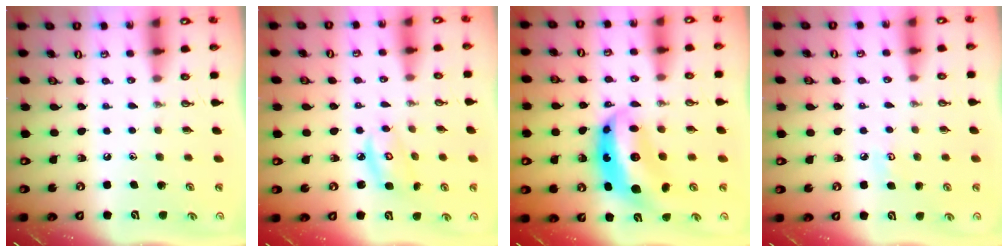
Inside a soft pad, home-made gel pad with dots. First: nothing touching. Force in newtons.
{"total": 5.2, "press": 5.2, "slide": 0.2}
{"total": 10.6, "press": 10.6, "slide": 1.0}
{"total": 5.0, "press": 5.0, "slide": 0.5}